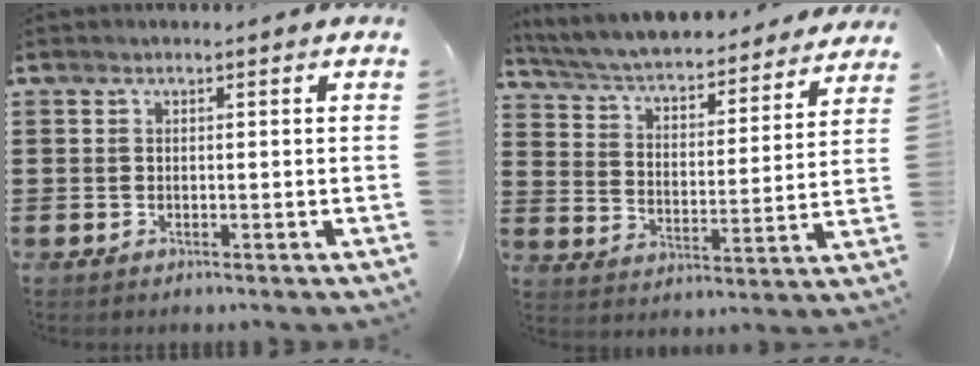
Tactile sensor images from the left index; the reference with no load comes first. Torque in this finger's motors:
{"motor_torque": [1.18, -0.95, 1.05, 0.10]}